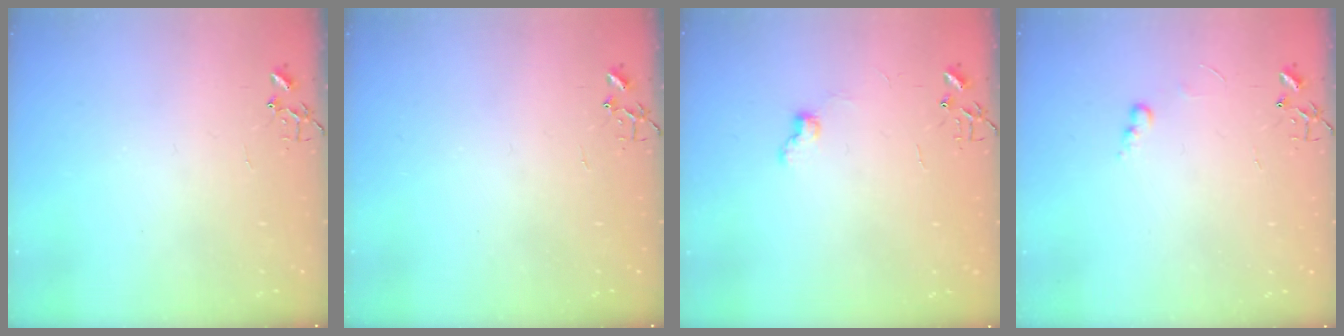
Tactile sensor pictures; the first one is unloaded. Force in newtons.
{"total": 0.0}
{"total": 6.6, "press": 6.6, "slide": 0.7}
{"total": 5.6, "press": 5.6, "slide": 0.7}